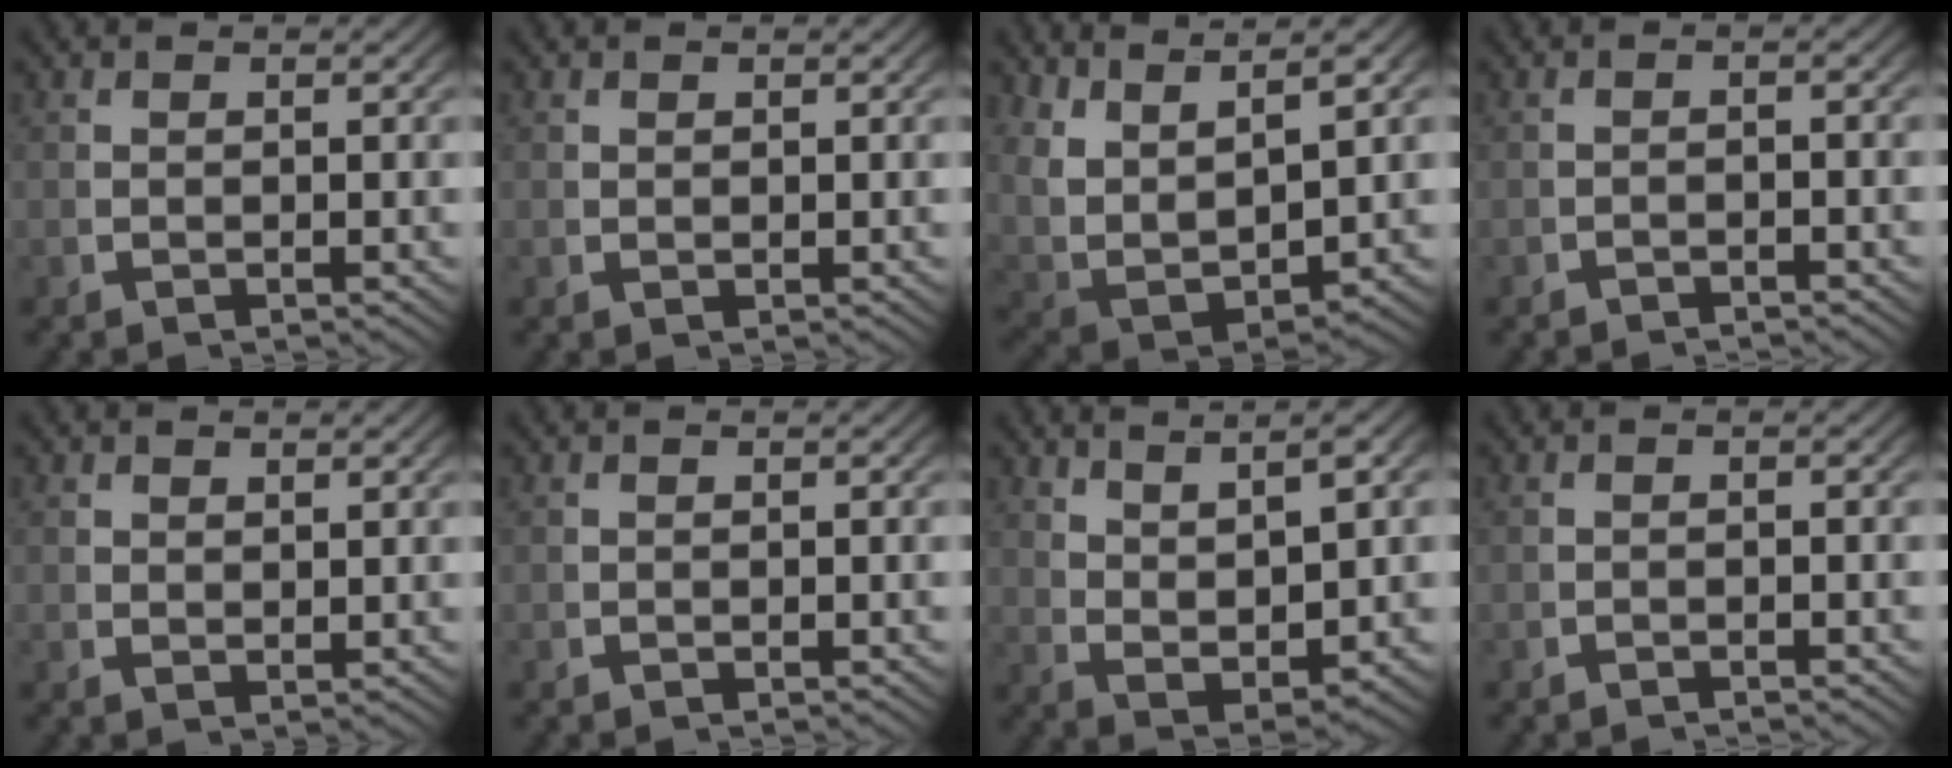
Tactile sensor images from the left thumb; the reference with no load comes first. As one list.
[{"total": 0.5, "force": [0.5, 0.1, 0.1], "torque": [-0.004, -0.003, 0.015]}, {"total": 11.2, "force": [2.2, 8.1, 7.4], "torque": [-0.193, -0.041, 0.055]}, {"total": 1.5, "force": [-1.5, 0.1, 0.2], "torque": [-0.003, -0.003, -0.026]}, {"total": 1.1, "force": [1.1, 0.1, 0.3], "torque": [-0.004, -0.004, 0.029]}, {"total": 0.0}, {"total": 6.9, "force": [2.3, 3.6, 5.4], "torque": [-0.097, -0.011, 0.054]}, {"total": 0.9, "force": [-0.9, 0.0, 0.1], "torque": [0.000, 0.001, -0.017]}]